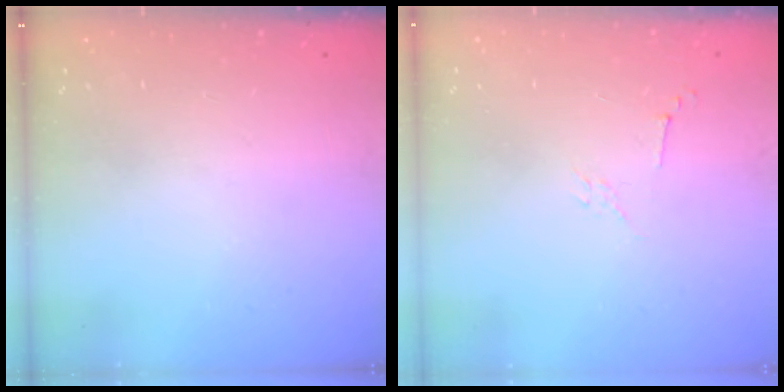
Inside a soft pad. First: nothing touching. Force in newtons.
{"total": 3.5, "press": 3.5, "slide": 0.8}